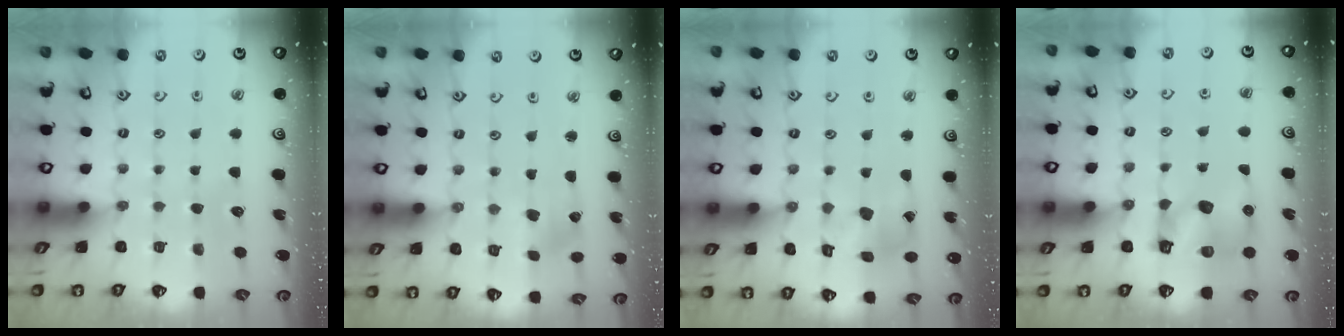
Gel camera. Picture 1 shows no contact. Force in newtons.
{"total": 2.9, "press": 2.9, "slide": 0.4}
{"total": 8.7, "press": 8.7, "slide": 0.9}
{"total": 8.9, "press": 8.8, "slide": 1.4}